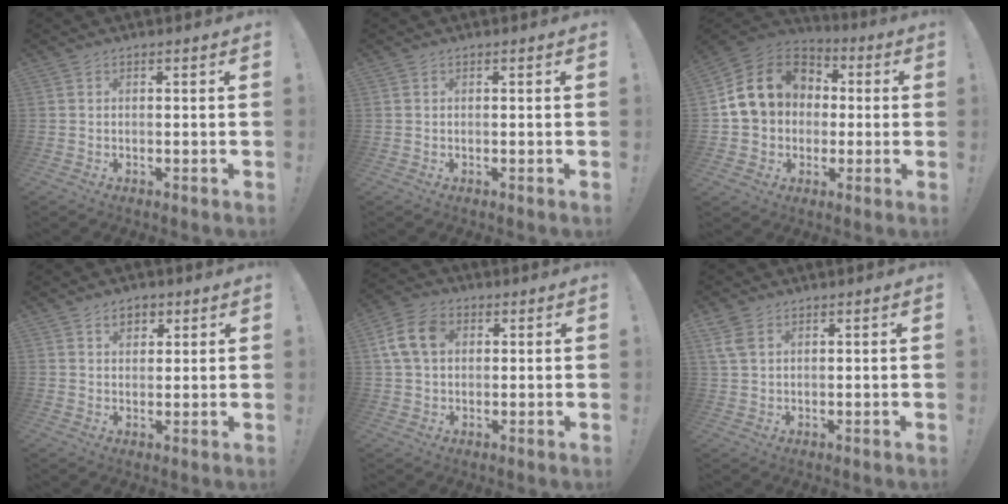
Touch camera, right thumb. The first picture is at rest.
{"total": 0.0}
{"total": 17.2, "force": [3.5, 14.1, 9.2], "torque": [-0.151, 0.004, 0.079]}
{"total": 4.4, "force": [2.2, 3.2, 2.0], "torque": [-0.021, -0.006, 0.037]}
{"total": 11.2, "force": [2.9, 8.1, 7.2], "torque": [-0.132, 0.010, 0.060]}
{"total": 5.2, "force": [2.7, 3.1, 3.3], "torque": [-0.071, -0.004, 0.054]}